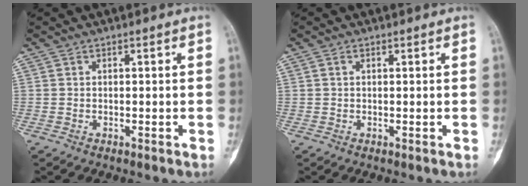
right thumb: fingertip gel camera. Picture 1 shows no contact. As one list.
[{"total": 0.7, "force": [0.3, 0.3, 0.5], "torque": [-0.012, 0.002, 0.005]}]